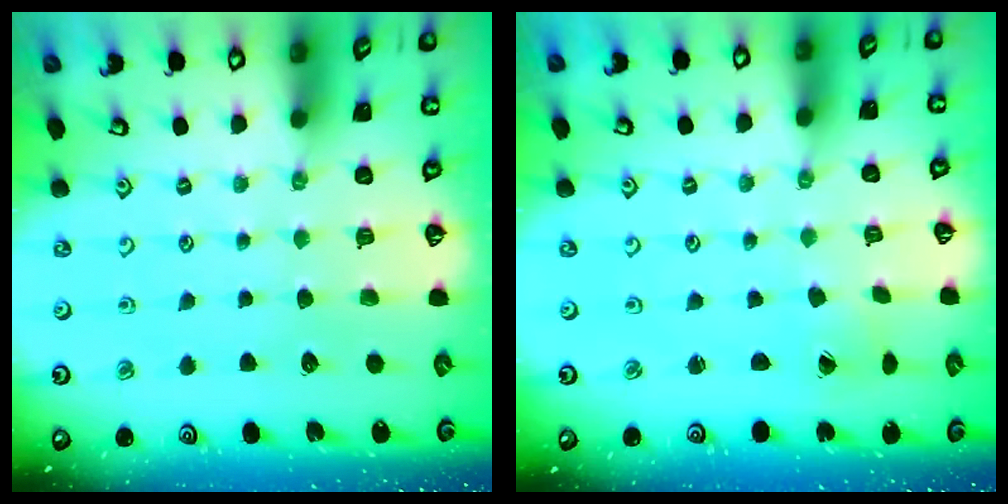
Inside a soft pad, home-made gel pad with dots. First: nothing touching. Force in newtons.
{"total": 1.2, "press": 1.2, "slide": 0.1}